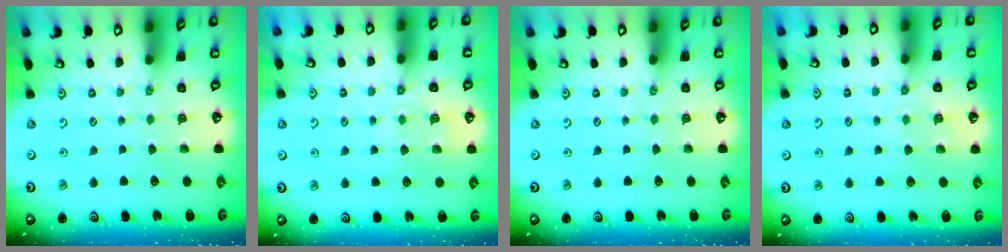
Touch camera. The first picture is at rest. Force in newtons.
{"total": 5.5, "press": 5.4, "slide": 0.9}
{"total": 0.0}
{"total": 4.0, "press": 4.0, "slide": 0.8}